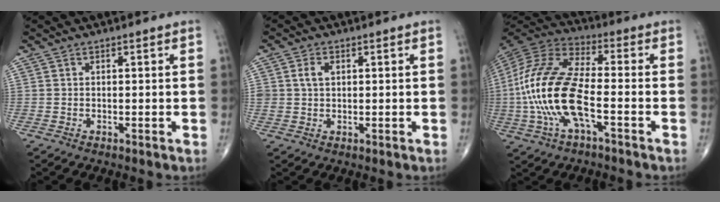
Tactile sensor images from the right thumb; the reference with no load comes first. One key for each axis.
{"total": 3.2, "fx": 0.8, "fy": 2.2, "fz": 2.1, "tx": -0.036, "ty": 0.002, "tz": 0.018}
{"total": 19.5, "fx": -4.0, "fy": 7.6, "fz": 17.6, "tx": -0.390, "ty": 0.028, "tz": -0.074}